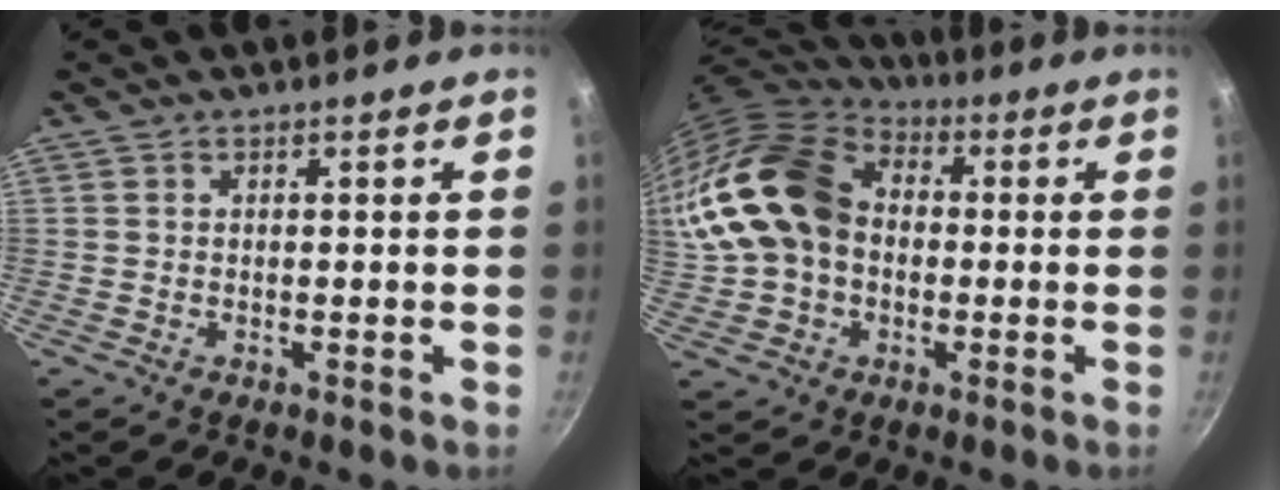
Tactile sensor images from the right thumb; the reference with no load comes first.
{"total": 20.8, "force": [0.8, 15.8, 13.4], "torque": [-0.258, 0.046, 0.012]}